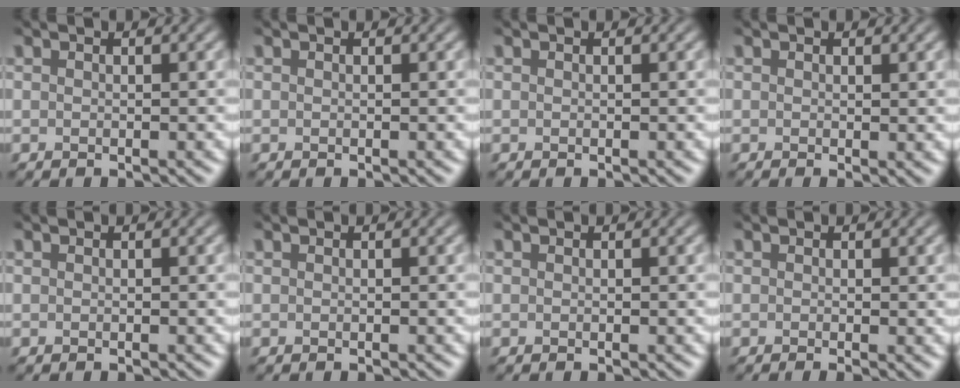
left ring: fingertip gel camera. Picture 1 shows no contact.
{"total": 0.0}
{"total": 0.0}
{"total": 0.8, "force": [0.2, 0.1, 0.8], "torque": [-0.009, -0.003, 0.002]}
{"total": 0.0}
{"total": 0.0}
{"total": 0.0}
{"total": 1.2, "force": [-0.1, 0.2, 1.1], "torque": [-0.016, -0.006, -0.004]}